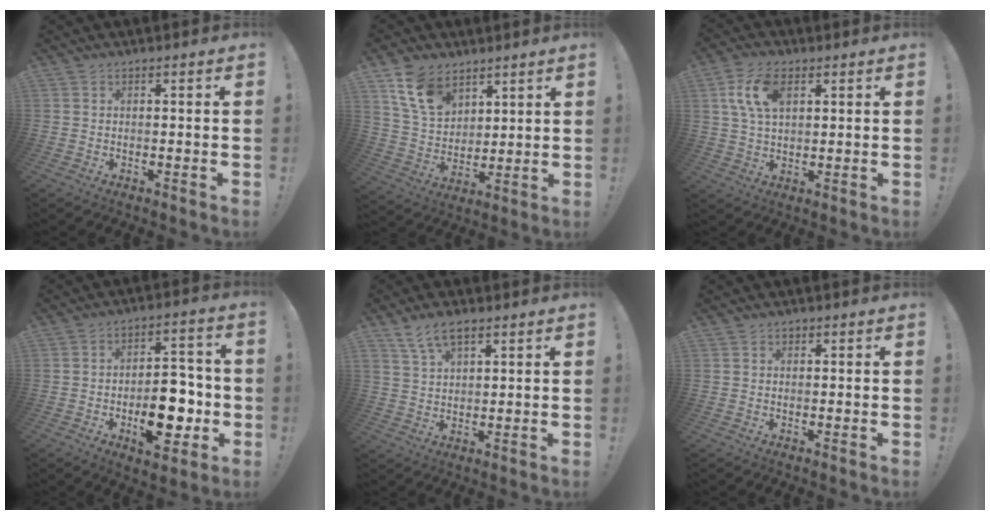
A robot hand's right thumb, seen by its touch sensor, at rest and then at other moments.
{"total": 13.1, "force": [8.0, 8.4, 6.1], "torque": [-0.118, -0.034, 0.160]}
{"total": 10.5, "force": [3.7, 6.2, 7.7], "torque": [-0.150, 0.005, 0.068]}
{"total": 15.5, "force": [-4.5, 8.5, 12.2], "torque": [-0.167, 0.023, -0.067]}
{"total": 7.1, "force": [4.4, 3.3, 4.6], "torque": [-0.087, -0.010, 0.084]}
{"total": 0.8, "force": [0.4, 0.6, 0.1], "torque": [-0.002, 0.000, 0.008]}